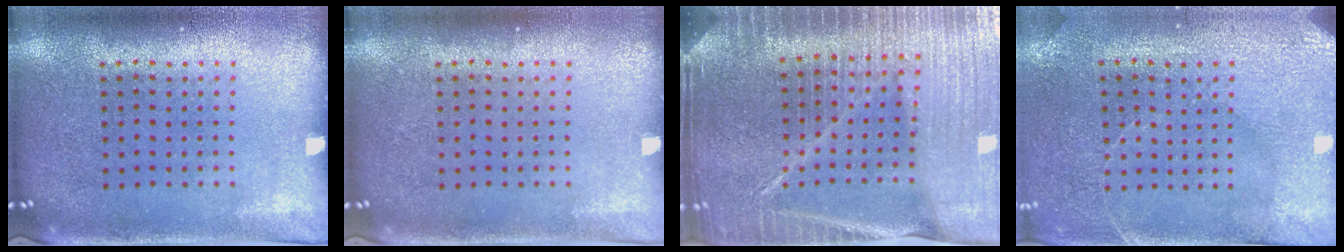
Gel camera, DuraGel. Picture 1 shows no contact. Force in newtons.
{"total": 0.0}
{"total": 5.1, "press": 4.6, "slide": 2.2}
{"total": 2.9, "press": 2.8, "slide": 0.7}